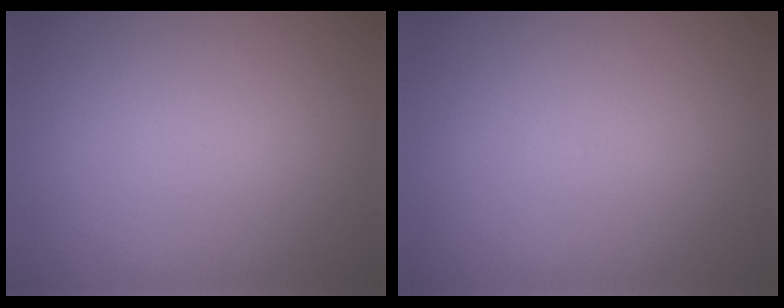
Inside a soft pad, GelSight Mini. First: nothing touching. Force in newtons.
{"total": 0.0}